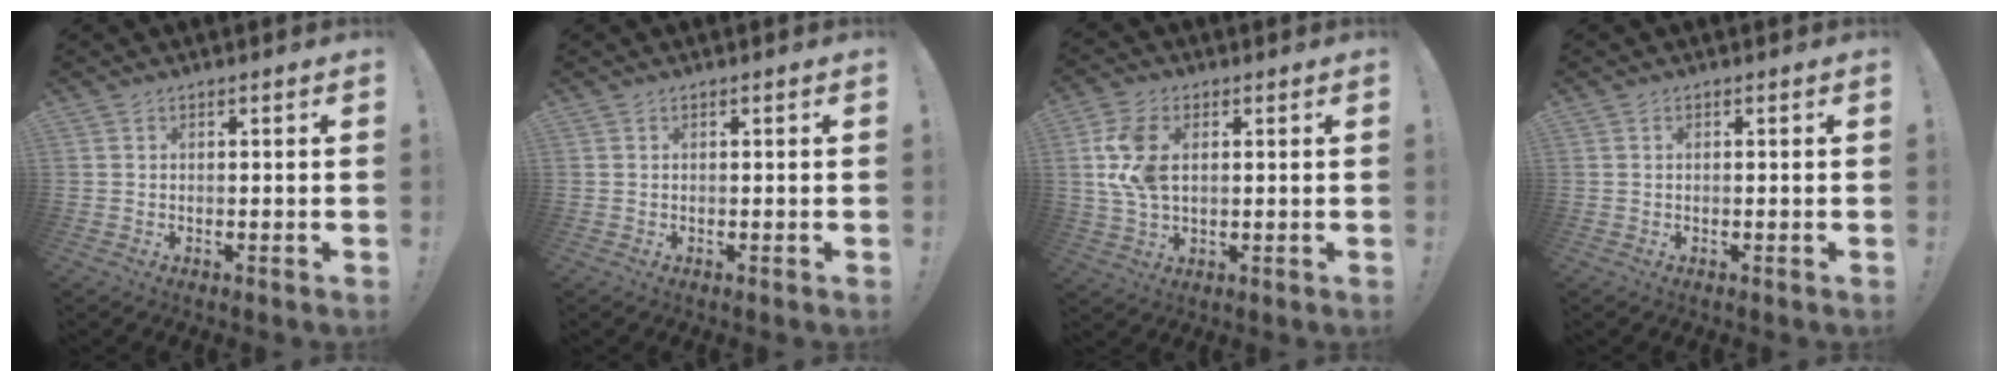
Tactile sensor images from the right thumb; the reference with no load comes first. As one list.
[{"total": 0.0}, {"total": 10.5, "force": [1.8, 6.8, 7.9], "torque": [-0.161, -0.003, 0.035]}, {"total": 0.0}]